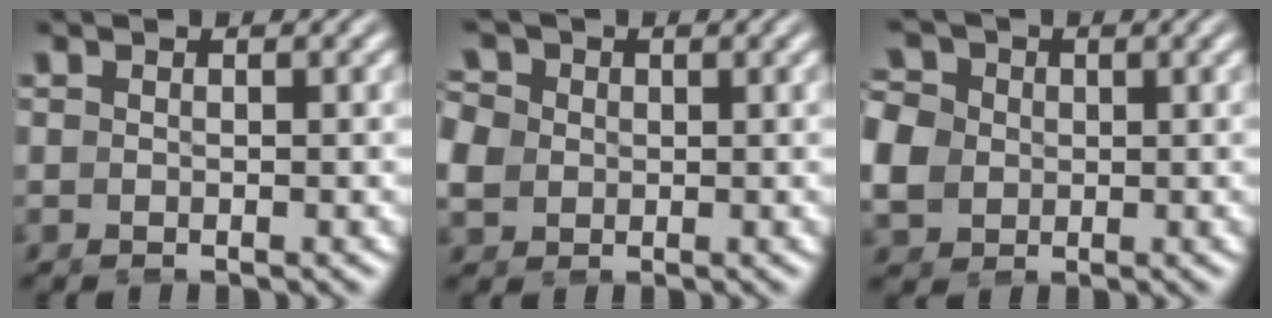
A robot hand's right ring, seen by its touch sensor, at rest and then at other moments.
{"total": 5.1, "force": [0.6, 4.6, 2.3], "torque": [-0.060, -0.008, 0.009]}
{"total": 7.9, "force": [0.9, 7.0, 3.6], "torque": [-0.083, -0.009, 0.010]}